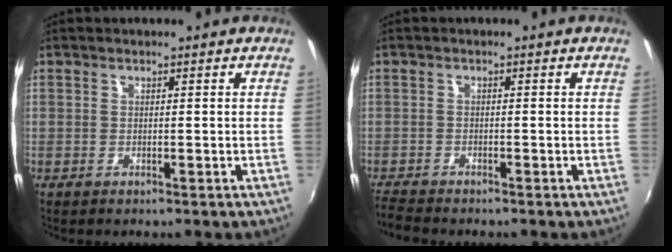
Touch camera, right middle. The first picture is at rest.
{"total": 3.5, "force": [-3.4, 0.3, 0.7], "torque": [-0.029, -0.018, -0.071]}